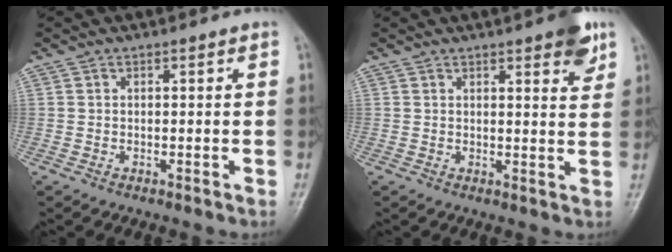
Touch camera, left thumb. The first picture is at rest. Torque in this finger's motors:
{"motor_torque": [1.04, 0.34, 0.38, -0.41, 0.00]}